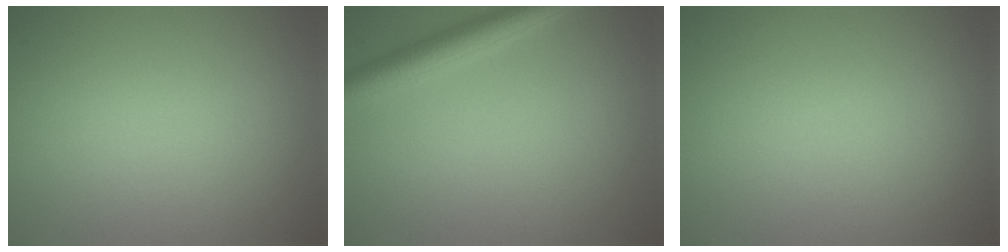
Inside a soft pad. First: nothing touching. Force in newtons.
{"total": 3.5, "press": 3.5, "slide": 0.2}
{"total": 0.0}